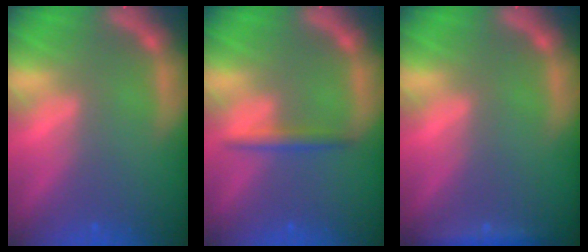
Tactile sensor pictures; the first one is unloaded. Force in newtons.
{"total": 1.9}
{"total": 1.9}